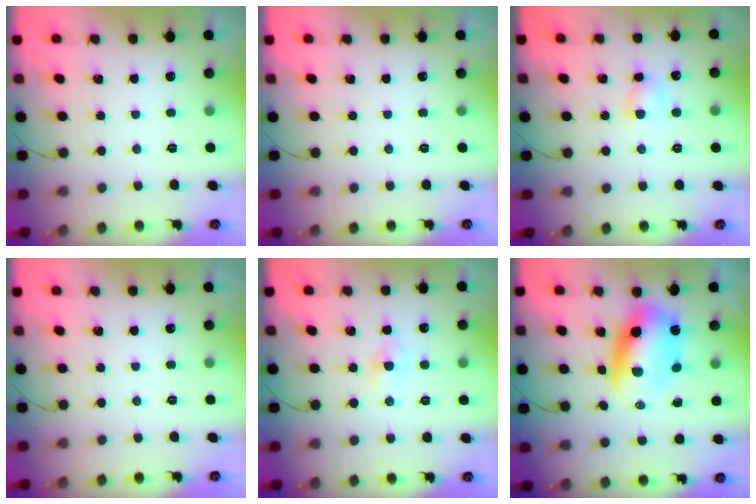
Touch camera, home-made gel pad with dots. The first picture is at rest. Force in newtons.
{"total": 0.0}
{"total": 4.4, "press": 4.3, "slide": 0.9}
{"total": 0.0}
{"total": 2.3, "press": 2.1, "slide": 0.9}
{"total": 10.8, "press": 10.4, "slide": 2.7}